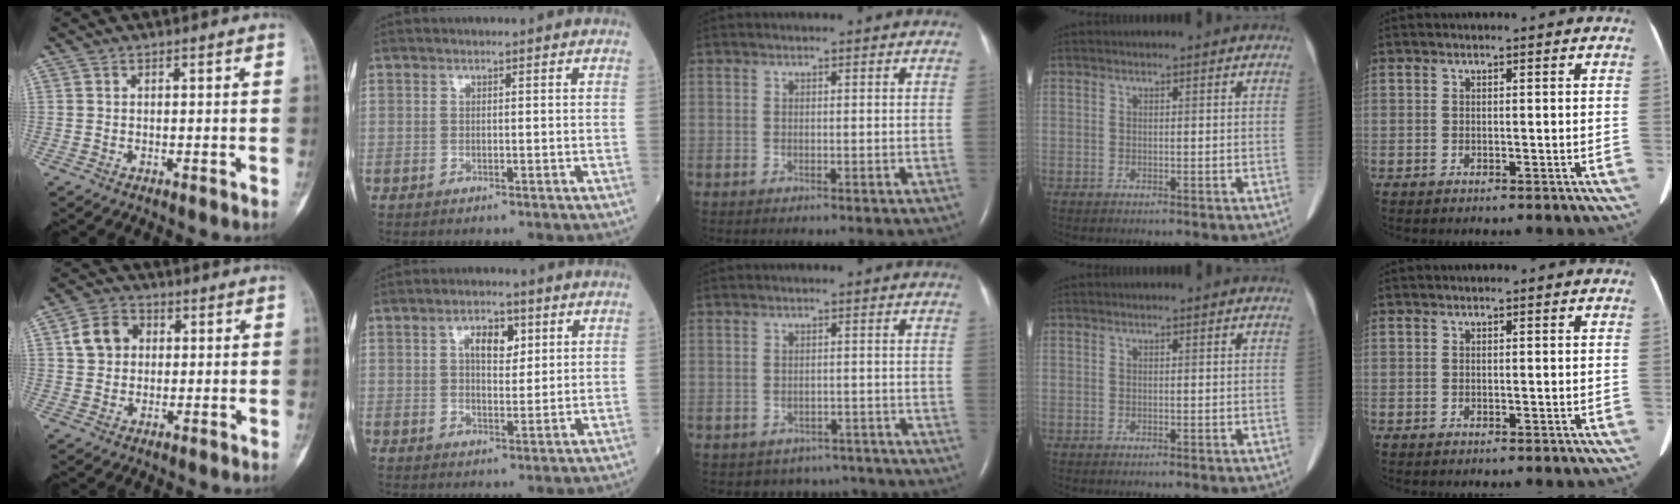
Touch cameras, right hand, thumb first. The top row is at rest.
{"thumb": {"total": 6.9, "force": [1.5, 5.7, 3.6], "torque": [-0.049, 0.008, 0.020]}, "index": {"total": 5.1, "force": [2.0, 2.6, 4.0], "torque": [-0.065, 0.008, 0.032]}, "middle": {"total": 5.8, "force": [-5.0, 3.1, -0.2], "torque": [0.010, 0.020, -0.054]}}